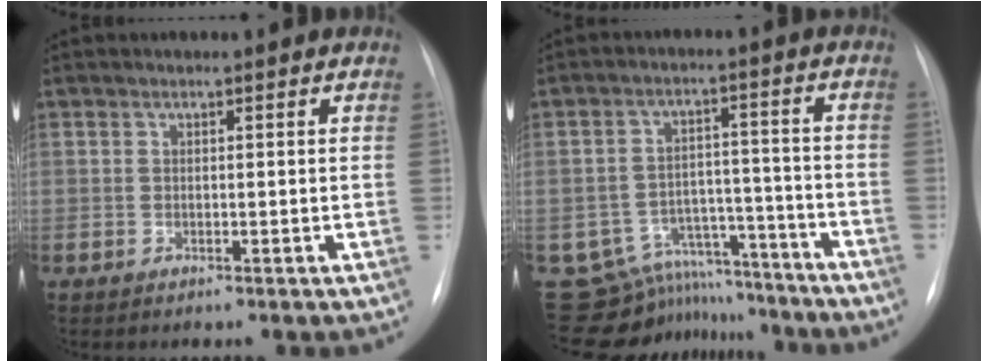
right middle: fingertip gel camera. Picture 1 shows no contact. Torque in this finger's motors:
{"motor_torque": [-0.73, -0.58, -0.29, -0.09]}